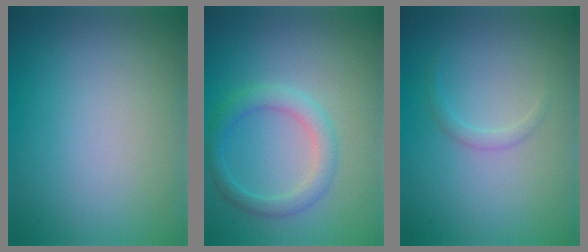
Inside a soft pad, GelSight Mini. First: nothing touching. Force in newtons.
{"total": 2.7, "press": 2.7, "slide": 0.1}
{"total": 0.9, "press": 0.9, "slide": 0.0}